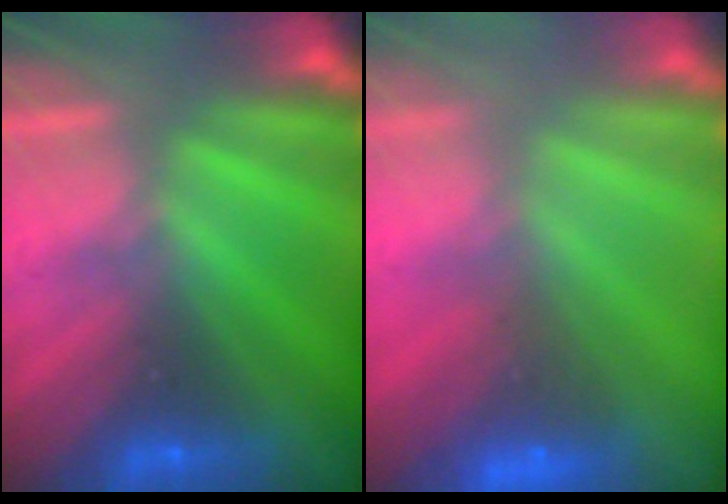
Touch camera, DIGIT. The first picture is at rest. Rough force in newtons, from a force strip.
{"total": 8.7}